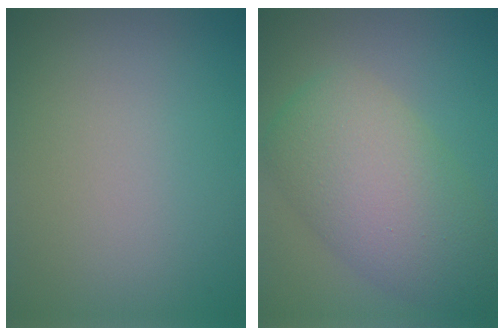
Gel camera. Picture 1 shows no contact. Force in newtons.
{"total": 8.3, "press": 8.3, "slide": 0.2}